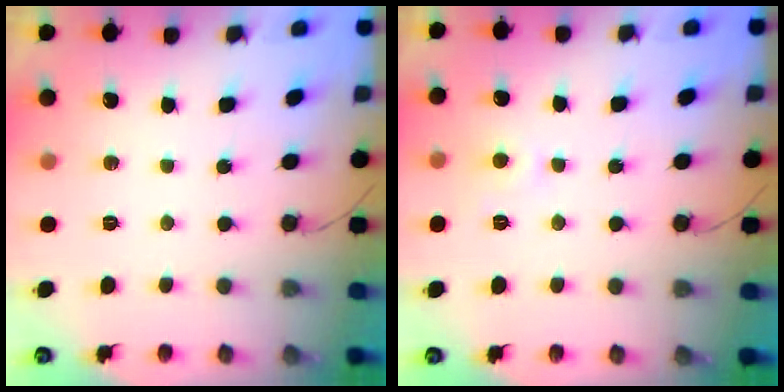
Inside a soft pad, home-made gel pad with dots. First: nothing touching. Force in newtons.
{"total": 4.1, "press": 4.1, "slide": 0.6}